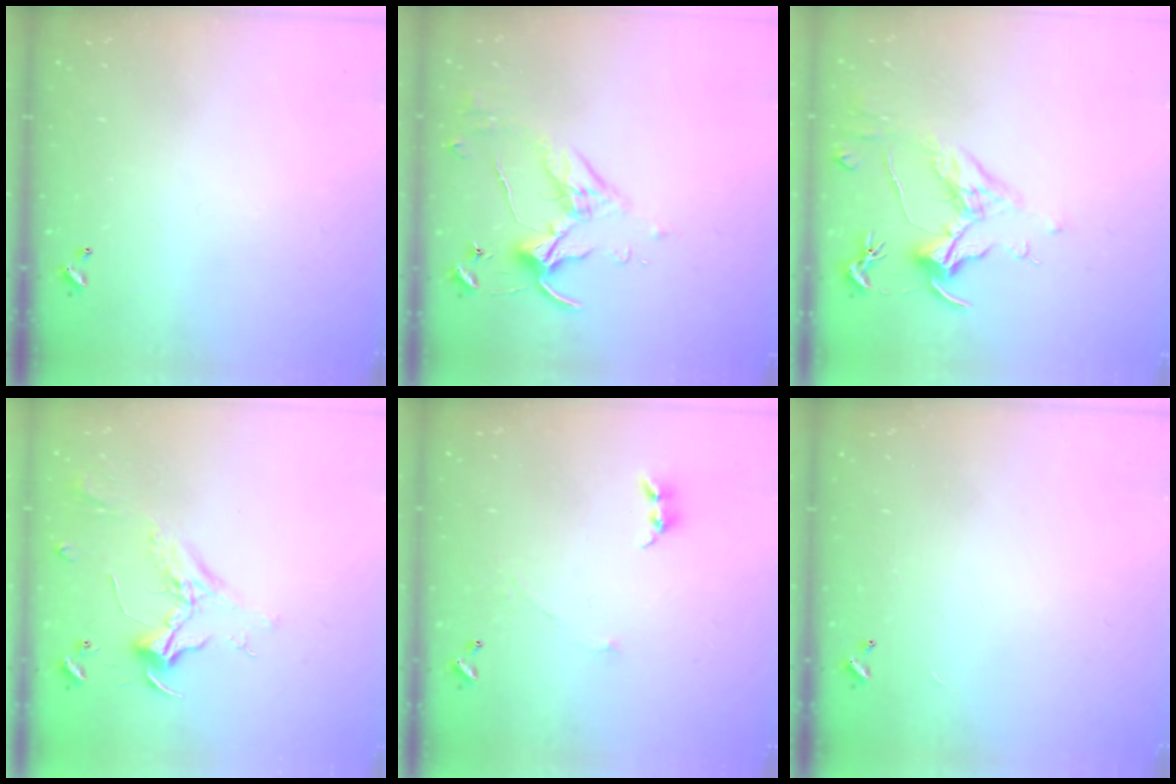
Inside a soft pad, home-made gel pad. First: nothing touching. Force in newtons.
{"total": 3.8, "press": 3.8, "slide": 0.5}
{"total": 1.8, "press": 1.6, "slide": 0.9}
{"total": 2.3, "press": 2.2, "slide": 0.8}
{"total": 1.1, "press": 1.1, "slide": 0.4}
{"total": 0.0}